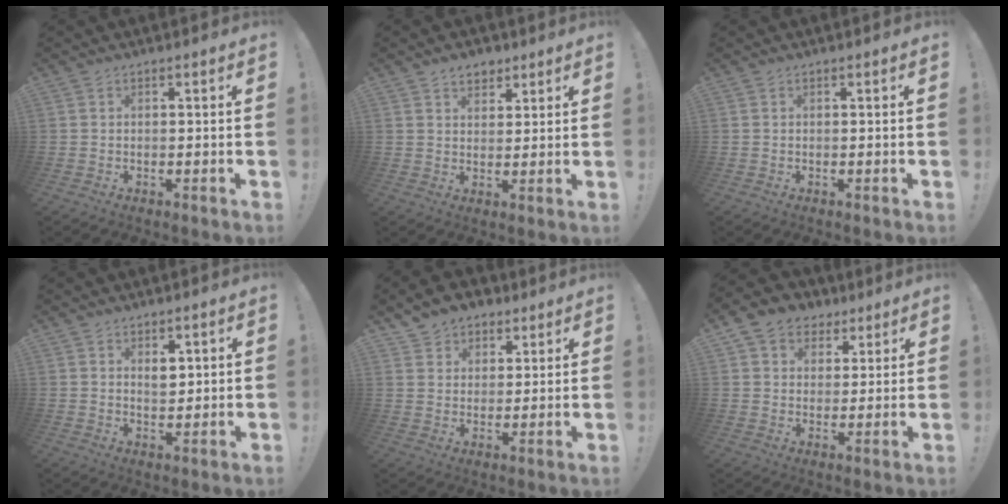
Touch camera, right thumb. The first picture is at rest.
{"total": 5.2, "force": [3.5, 3.4, 1.6], "torque": [-0.013, -0.016, 0.063]}
{"total": 0.0}
{"total": 4.3, "force": [2.2, 2.8, 2.5], "torque": [-0.029, -0.010, 0.035]}
{"total": 7.8, "force": [5.3, 5.6, 1.5], "torque": [-0.024, -0.036, 0.106]}
{"total": 9.0, "force": [4.5, 7.4, 2.6], "torque": [-0.041, -0.017, 0.094]}